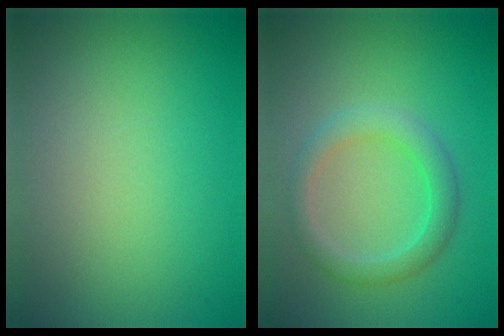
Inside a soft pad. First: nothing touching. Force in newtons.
{"total": 2.9, "press": 2.9, "slide": 0.4}